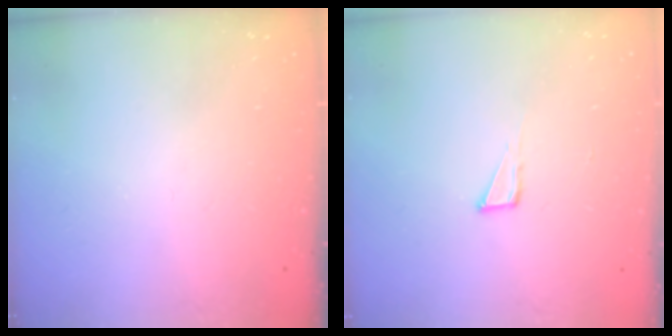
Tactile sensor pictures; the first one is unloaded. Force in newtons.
{"total": 2.8, "press": 2.8, "slide": 0.2}